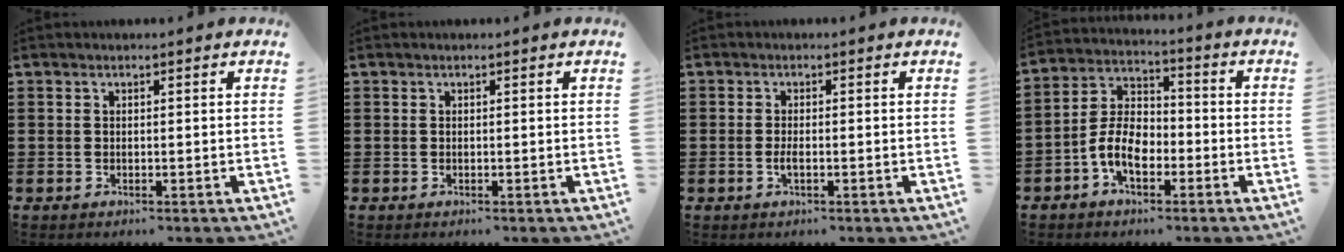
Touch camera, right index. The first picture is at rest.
{"total": 0.0}
{"total": 1.5, "force": [-0.4, 0.3, 1.4], "torque": [-0.033, -0.005, -0.009]}
{"total": 7.3, "force": [-2.9, 4.2, 5.3], "torque": [-0.134, 0.004, -0.064]}